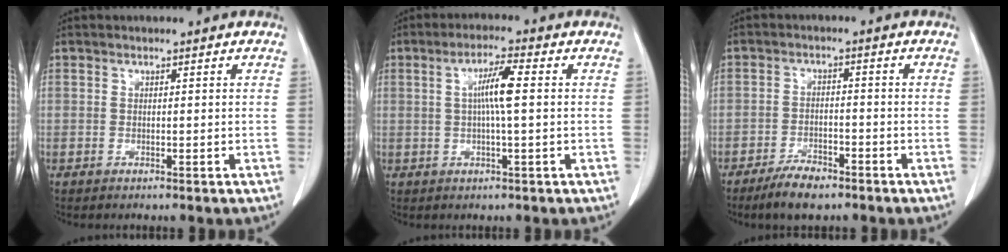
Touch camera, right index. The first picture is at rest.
{"total": 5.3, "force": [0.6, 0.0, 5.3], "torque": [-0.097, 0.005, 0.010]}
{"total": 5.4, "force": [-4.1, 1.7, 3.0], "torque": [-0.058, -0.002, -0.069]}